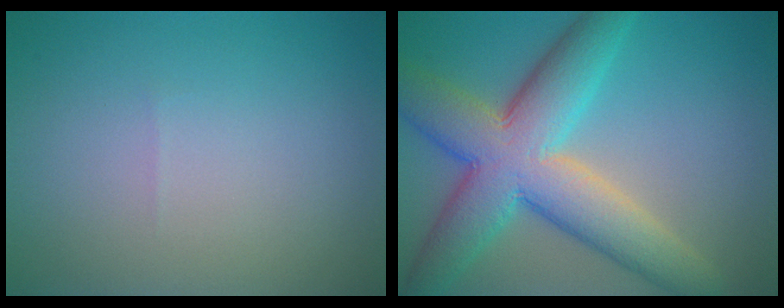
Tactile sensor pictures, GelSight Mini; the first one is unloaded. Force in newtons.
{"total": 10.4, "press": 10.4, "slide": 0.7}